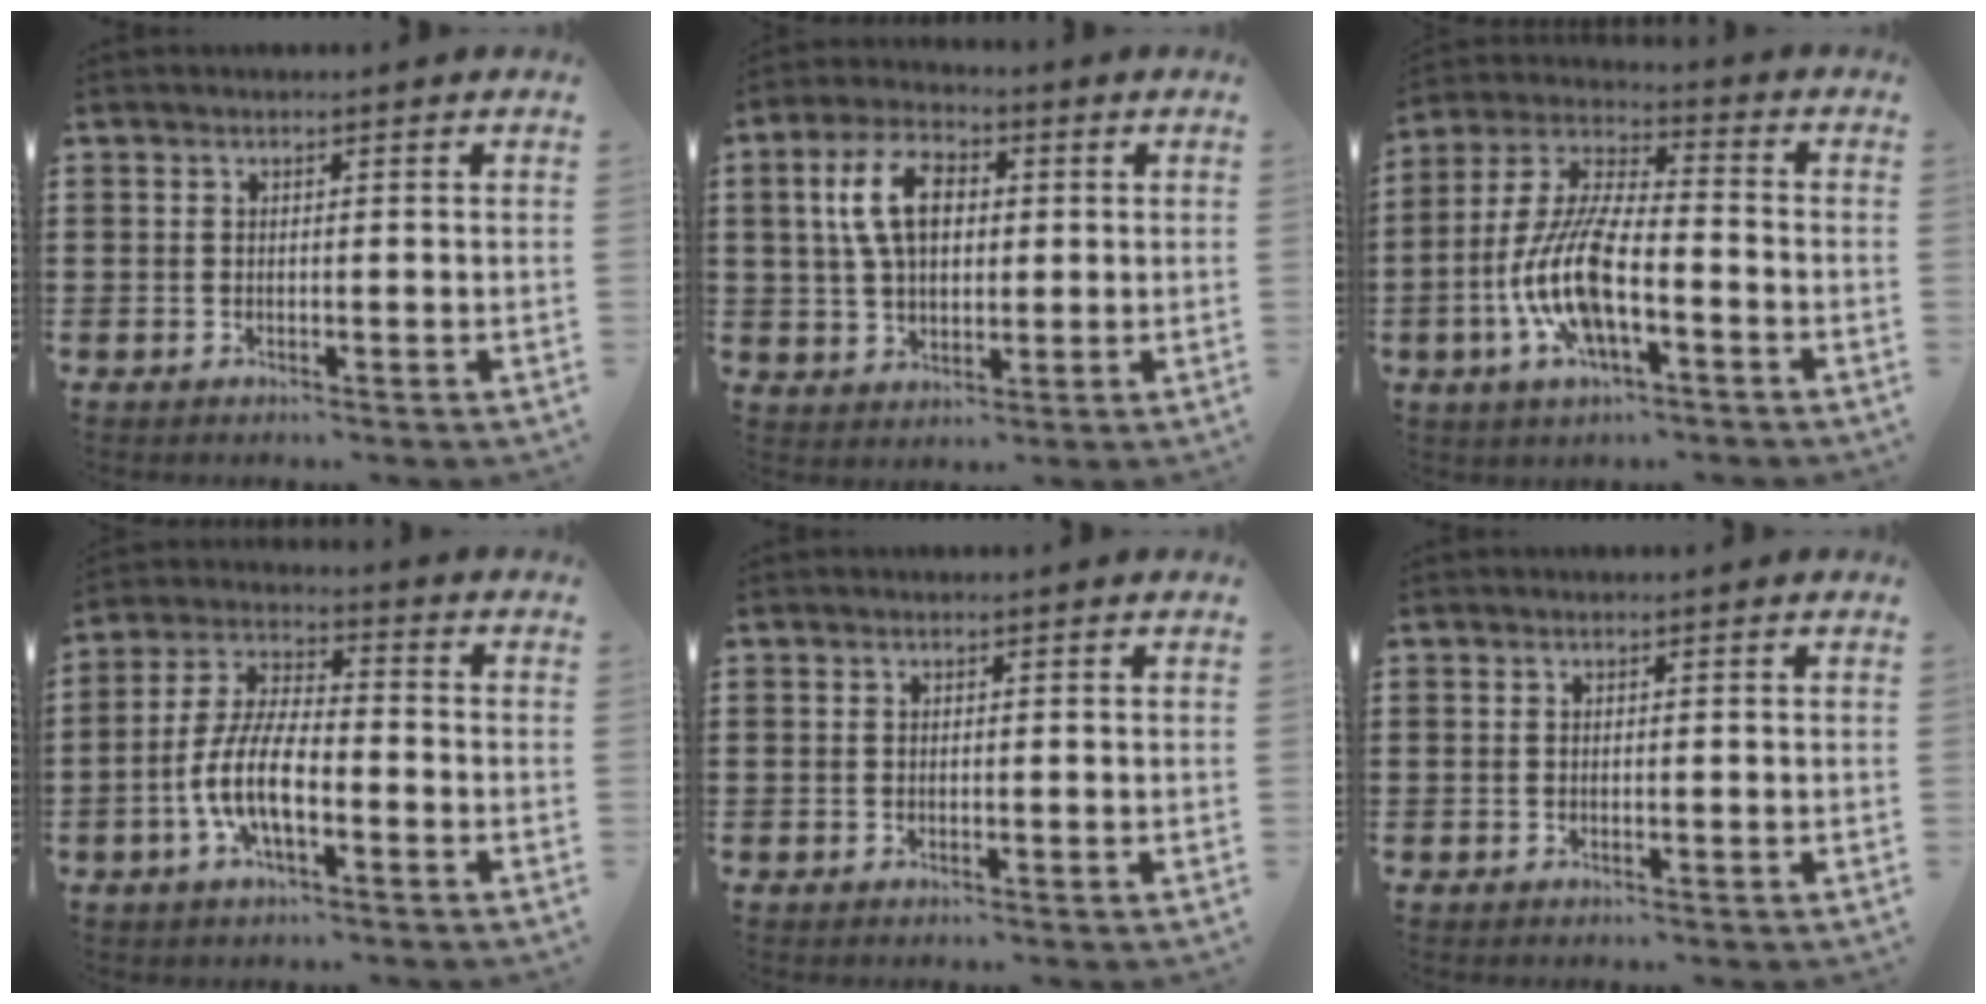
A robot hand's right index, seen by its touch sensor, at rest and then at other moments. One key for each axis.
{"total": 9.2, "fx": 1.9, "fy": 5.3, "fz": 7.3, "tx": -0.157, "ty": 0.011, "tz": 0.028}
{"total": 12.0, "fx": -4.1, "fy": 4.2, "fz": 10.4, "tx": -0.241, "ty": -0.007, "tz": -0.083}
{"total": 9.1, "fx": -3.2, "fy": 3.3, "fz": 7.8, "tx": -0.187, "ty": -0.009, "tz": -0.067}
{"total": 0.0}
{"total": 0.0}